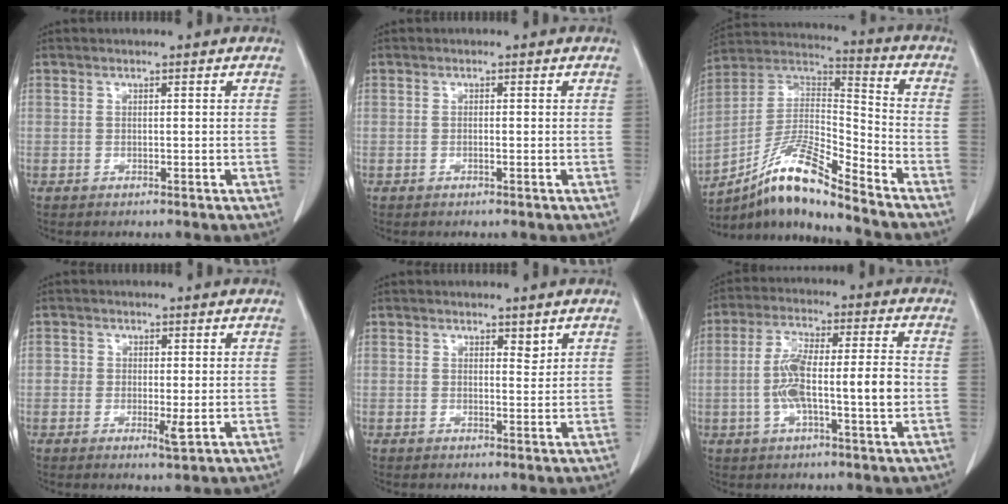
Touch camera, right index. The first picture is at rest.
{"total": 0.6, "force": [-0.2, 0.0, 0.5], "torque": [-0.010, 0.000, -0.003]}
{"total": 14.4, "force": [-10.9, 0.6, 9.3], "torque": [-0.178, 0.012, -0.196]}
{"total": 2.9, "force": [-0.6, 1.2, 2.6], "torque": [-0.034, -0.002, -0.008]}
{"total": 1.4, "force": [1.1, 0.6, 0.7], "torque": [-0.009, -0.008, 0.015]}
{"total": 11.0, "force": [-1.6, 1.5, 10.8], "torque": [-0.201, 0.016, -0.031]}